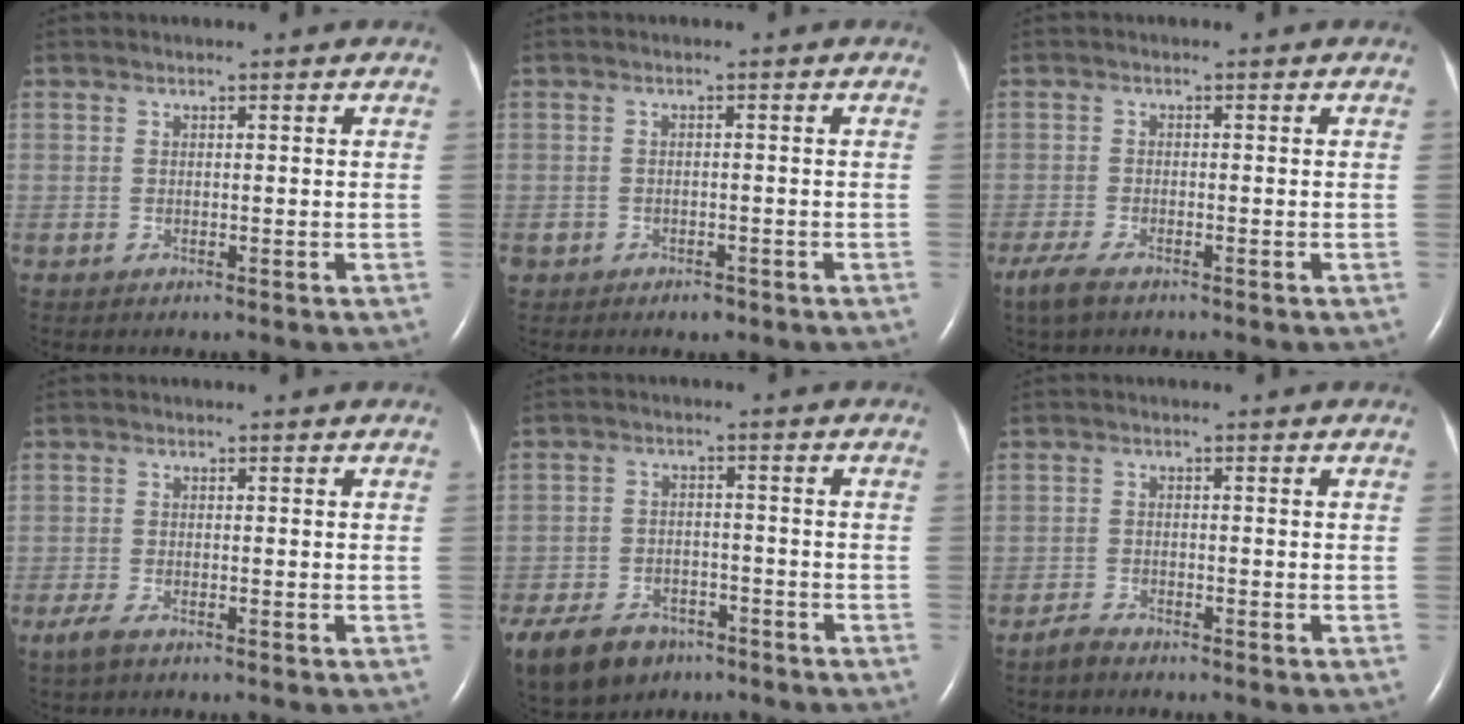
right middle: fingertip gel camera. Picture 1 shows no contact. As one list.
[{"total": 1.8, "force": [-1.2, 1.2, 0.6], "torque": [-0.010, 0.003, -0.012]}, {"total": 4.4, "force": [-3.2, 1.2, 2.8], "torque": [-0.064, -0.012, -0.053]}, {"total": 2.3, "force": [-1.5, 0.7, 1.6], "torque": [-0.044, -0.007, -0.030]}, {"total": 14.1, "force": [-9.5, 8.5, 6.1], "torque": [-0.157, -0.014, -0.147]}, {"total": 1.7, "force": [-1.7, 0.3, 0.5], "torque": [-0.014, -0.003, -0.032]}]